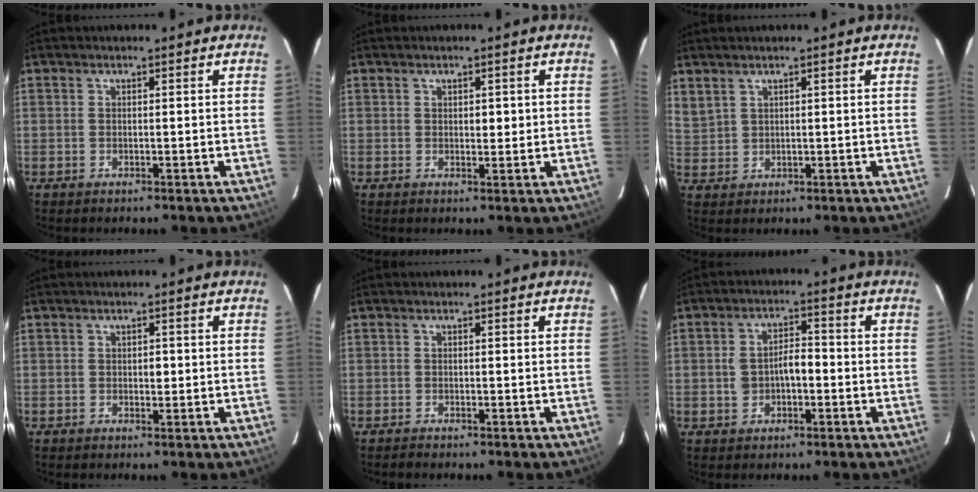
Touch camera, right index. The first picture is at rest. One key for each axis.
{"total": 1.8, "fx": 0.4, "fy": 1.0, "fz": 1.4, "tx": -0.018, "ty": 0.000, "tz": 0.007}
{"total": 3.4, "fx": 2.6, "fy": 1.8, "fz": 1.2, "tx": -0.033, "ty": 0.003, "tz": 0.066}
{"total": 1.1, "fx": 0.0, "fy": 0.7, "fz": 0.9, "tx": -0.012, "ty": 0.002, "tz": 0.000}
{"total": 1.2, "fx": -1.1, "fy": 0.1, "fz": 0.5, "tx": -0.010, "ty": -0.003, "tz": -0.014}
{"total": 5.2, "fx": -0.8, "fy": 2.8, "fz": 4.3, "tx": -0.084, "ty": 0.020, "tz": -0.010}